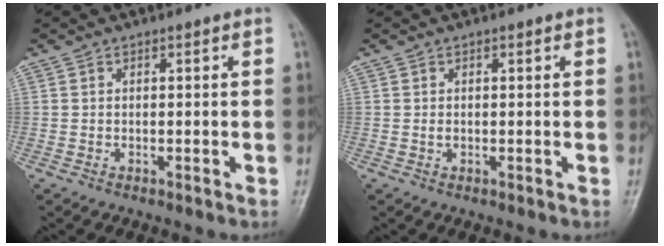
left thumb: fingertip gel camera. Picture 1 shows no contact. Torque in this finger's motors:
{"motor_torque": [-0.01, 0.29, 0.53, 0.15, 0.00]}